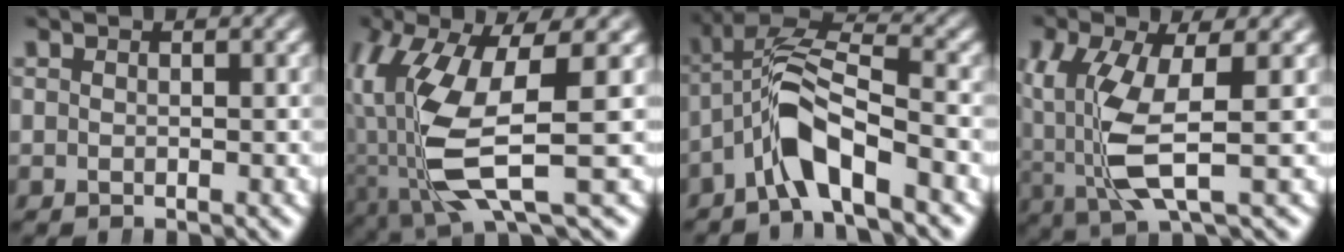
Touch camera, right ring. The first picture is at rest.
{"total": 10.3, "force": [-0.6, 4.3, 9.3], "torque": [-0.199, -0.027, 0.010]}
{"total": 5.8, "force": [-0.1, 3.4, 4.7], "torque": [-0.100, -0.011, -0.005]}
{"total": 6.6, "force": [-0.5, 2.9, 5.9], "torque": [-0.126, -0.026, 0.007]}